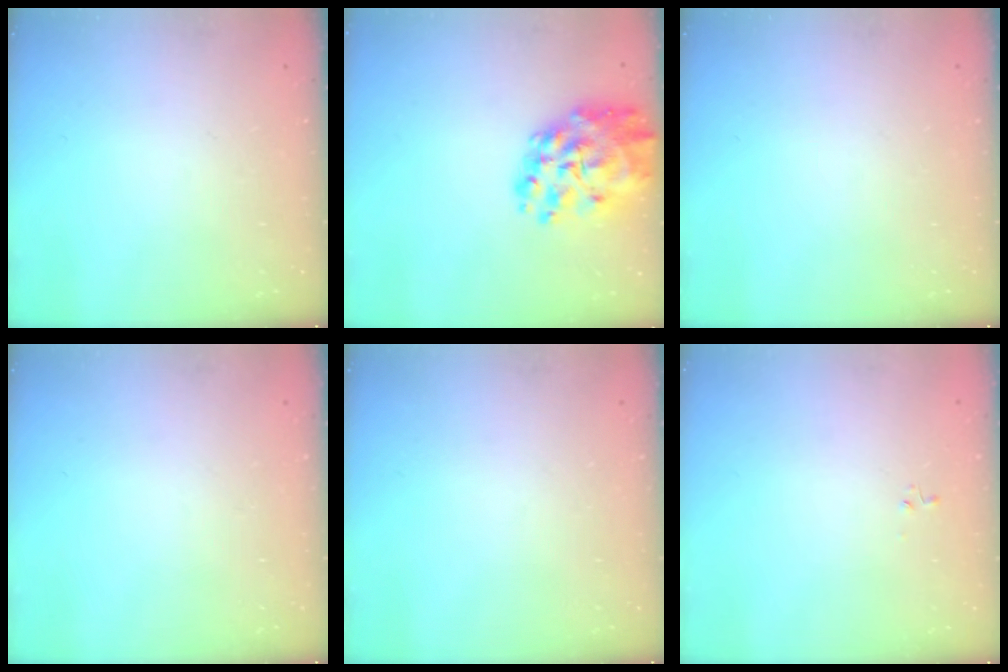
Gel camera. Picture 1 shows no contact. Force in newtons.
{"total": 15.3, "press": 14.6, "slide": 4.5}
{"total": 0.0}
{"total": 0.0}
{"total": 0.0}
{"total": 0.0}